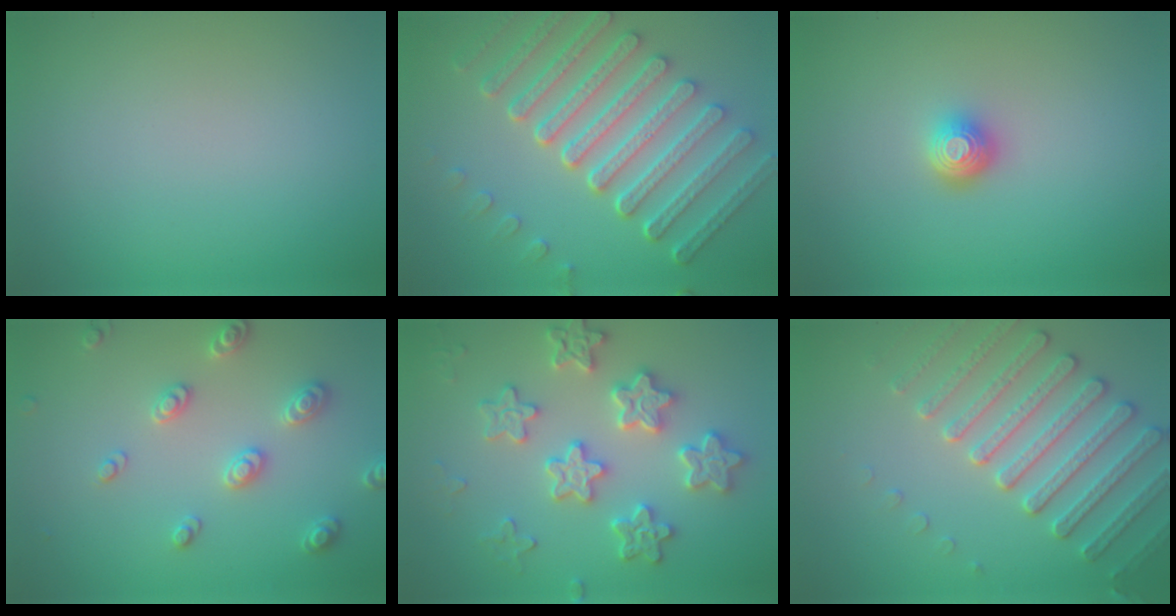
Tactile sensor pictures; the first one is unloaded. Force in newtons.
{"total": 8.3, "press": 6.3, "slide": 5.4}
{"total": 2.0, "press": 1.5, "slide": 1.3}
{"total": 2.7, "press": 2.7, "slide": 0.4}
{"total": 4.6, "press": 4.5, "slide": 1.0}
{"total": 4.7, "press": 4.6, "slide": 1.0}